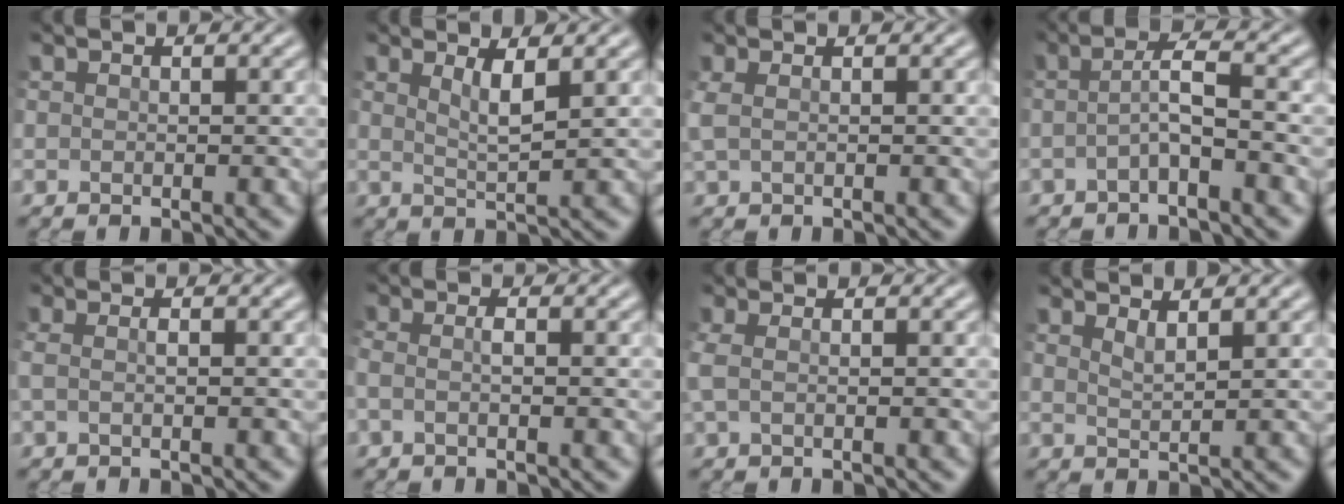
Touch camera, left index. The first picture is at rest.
{"total": 2.4, "force": [0.9, 0.6, 2.1], "torque": [-0.034, -0.008, 0.014]}
{"total": 1.4, "force": [0.3, 0.5, 1.2], "torque": [-0.026, 0.004, 0.002]}
{"total": 2.5, "force": [-1.0, 0.3, 2.3], "torque": [-0.047, 0.005, -0.027]}
{"total": 1.1, "force": [-0.2, 0.1, 1.0], "torque": [-0.026, 0.001, -0.008]}
{"total": 1.3, "force": [-0.5, 0.2, 1.2], "torque": [-0.028, -0.001, -0.015]}
{"total": 1.4, "force": [0.1, 0.5, 1.3], "torque": [-0.031, 0.006, -0.006]}
{"total": 1.5, "force": [1.1, 0.4, 1.0], "torque": [-0.015, -0.002, 0.015]}